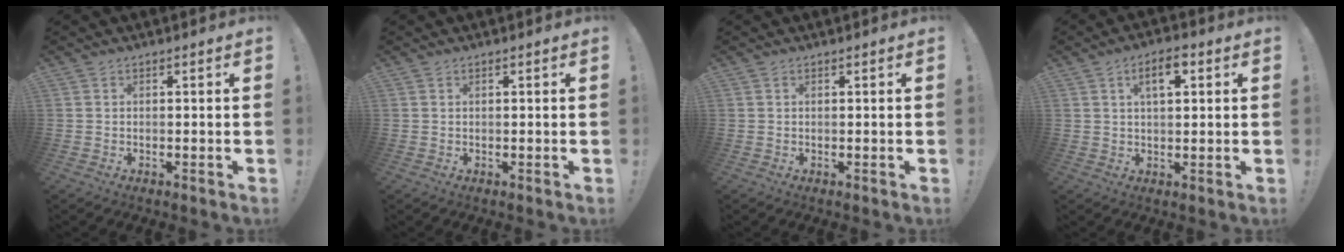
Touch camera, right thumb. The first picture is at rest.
{"total": 0.0}
{"total": 0.0}
{"total": 6.0, "force": [2.3, 2.6, 4.9], "torque": [-0.066, 0.000, 0.032]}